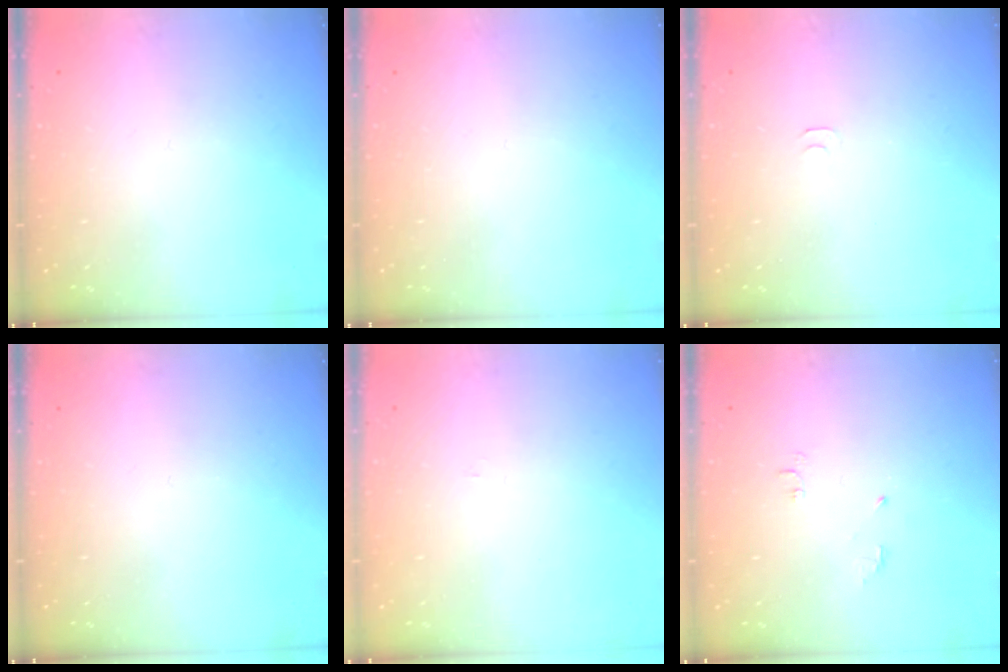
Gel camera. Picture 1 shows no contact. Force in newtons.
{"total": 1.5, "press": 1.5, "slide": 0.1}
{"total": 4.0, "press": 4.0, "slide": 0.6}
{"total": 0.0}
{"total": 2.2, "press": 2.2, "slide": 0.3}
{"total": 4.7, "press": 4.7, "slide": 0.7}